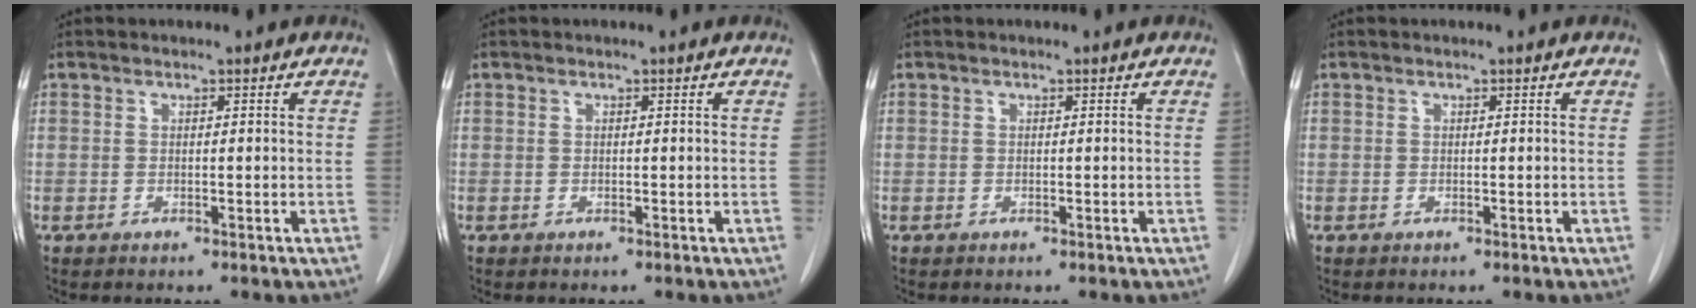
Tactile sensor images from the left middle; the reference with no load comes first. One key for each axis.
{"total": 0.0}
{"total": 0.0}
{"total": 0.0}